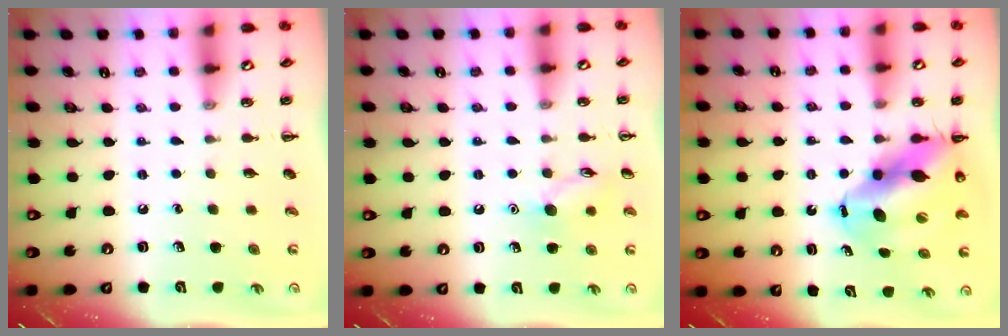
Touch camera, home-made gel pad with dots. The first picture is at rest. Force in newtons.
{"total": 8.6, "press": 8.5, "slide": 0.8}
{"total": 12.7, "press": 12.3, "slide": 3.1}